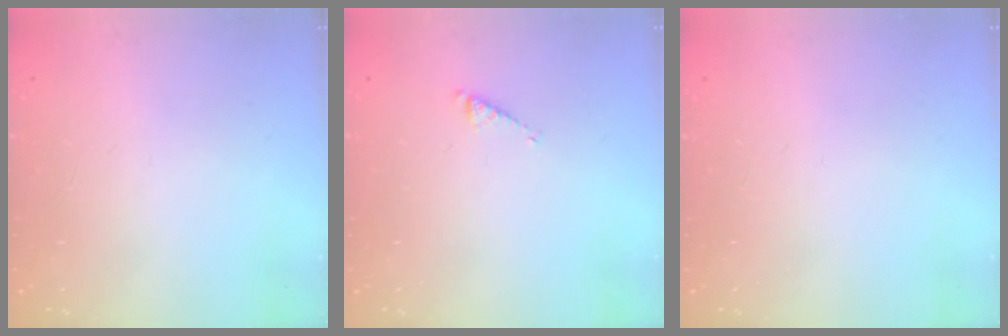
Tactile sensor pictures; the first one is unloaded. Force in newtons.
{"total": 2.7, "press": 2.7, "slide": 0.4}
{"total": 0.0}